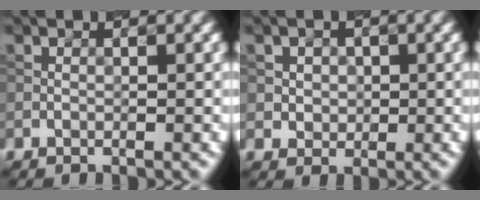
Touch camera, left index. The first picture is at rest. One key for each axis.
{"total": 2.1, "fx": 0.7, "fy": 1.8, "fz": 0.9, "tx": -0.010, "ty": 0.005, "tz": 0.008}